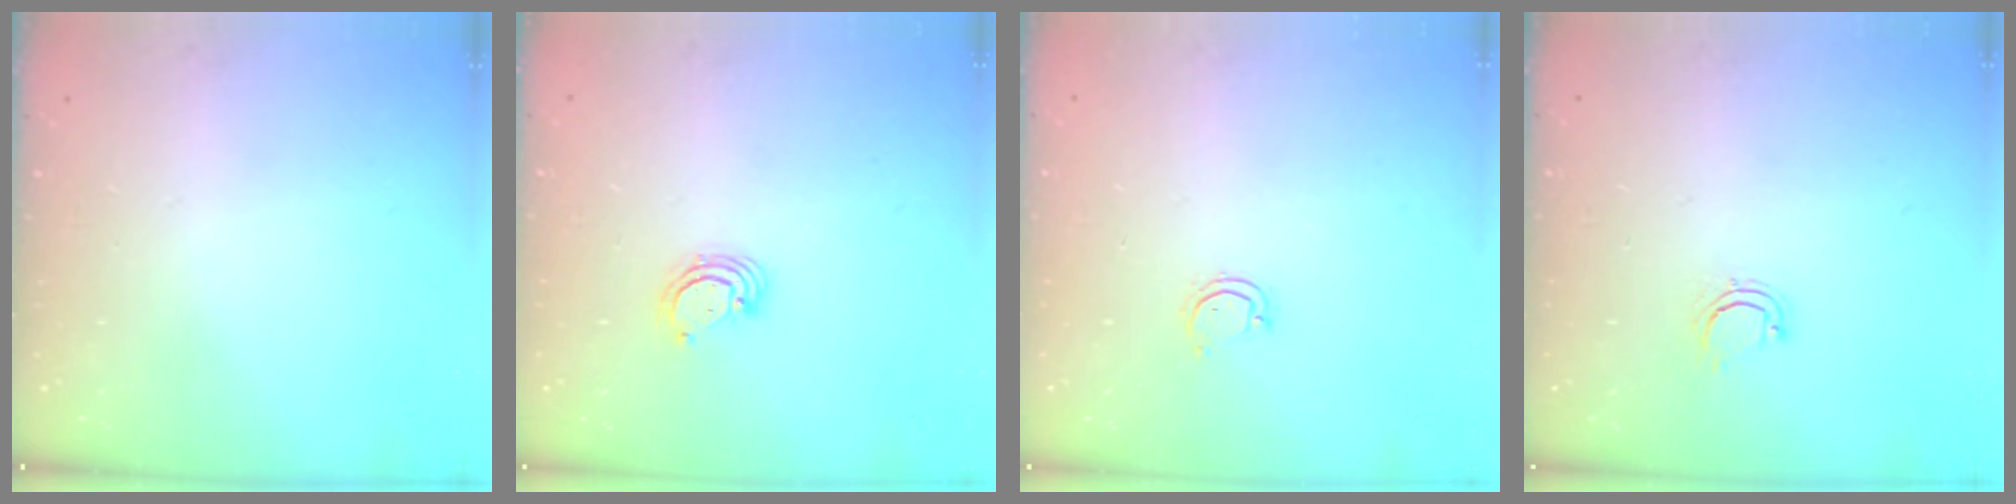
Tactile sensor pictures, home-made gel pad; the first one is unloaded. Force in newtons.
{"total": 3.5, "press": 3.5, "slide": 0.2}
{"total": 3.3, "press": 3.3, "slide": 0.2}
{"total": 4.2, "press": 4.1, "slide": 0.8}